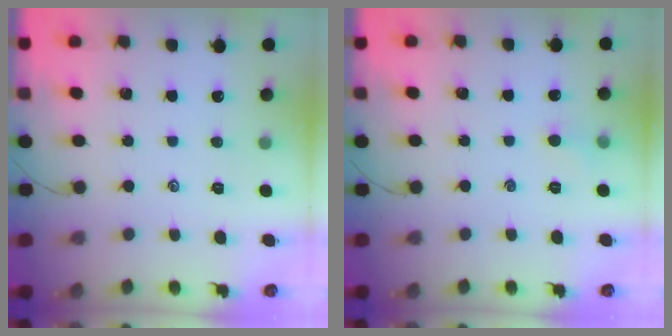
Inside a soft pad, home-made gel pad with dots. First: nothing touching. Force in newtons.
{"total": 4.1, "press": 3.9, "slide": 1.3}